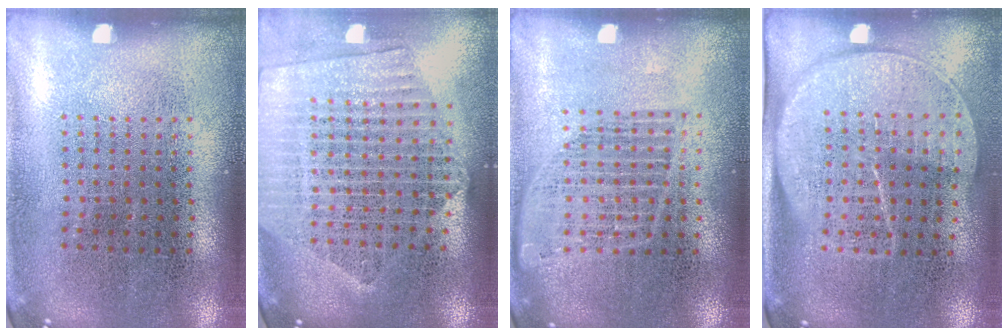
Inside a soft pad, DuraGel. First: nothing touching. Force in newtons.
{"total": 2.3, "press": 2.0, "slide": 1.1}
{"total": 1.3, "press": 1.2, "slide": 0.5}
{"total": 1.8, "press": 1.5, "slide": 1.0}